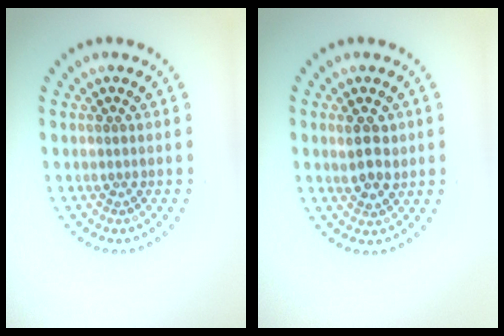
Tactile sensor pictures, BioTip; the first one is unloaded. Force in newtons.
{"total": 2.8, "press": 2.8, "slide": 0.6}